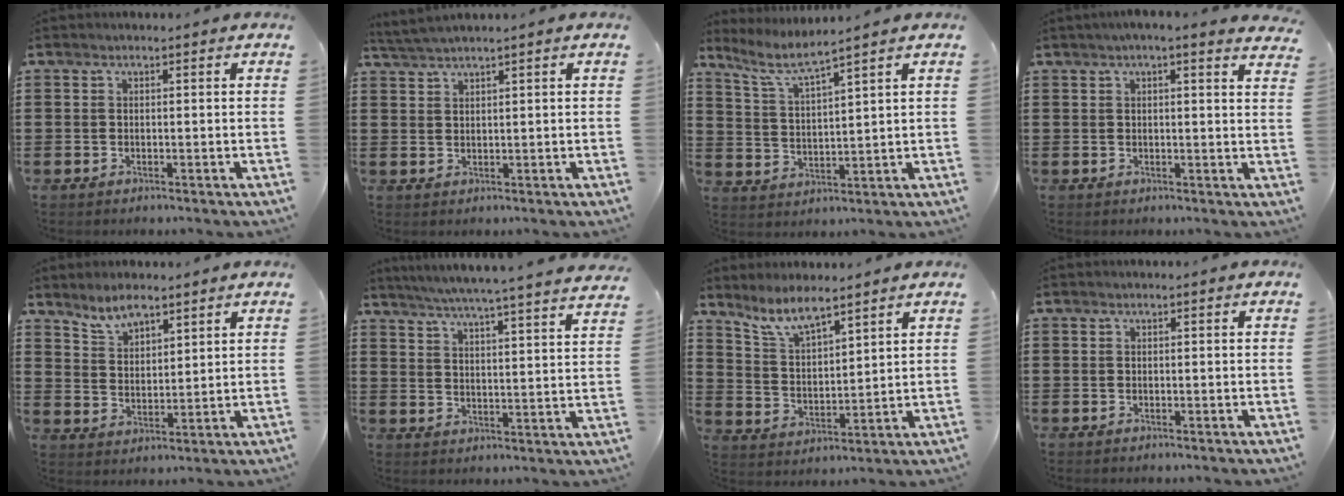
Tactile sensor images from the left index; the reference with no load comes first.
{"total": 2.1, "force": [1.8, -0.5, 0.8], "torque": [-0.019, 0.001, 0.036]}
{"total": 4.8, "force": [3.9, 0.1, 2.8], "torque": [-0.071, -0.017, 0.064]}
{"total": 2.5, "force": [1.9, 0.0, 1.6], "torque": [-0.036, 0.001, 0.034]}
{"total": 5.0, "force": [4.5, 1.5, 1.6], "torque": [-0.045, -0.006, 0.084]}
{"total": 5.5, "force": [5.0, -1.1, 2.0], "torque": [-0.058, -0.041, 0.081]}
{"total": 6.6, "force": [5.9, 0.8, 2.8], "torque": [-0.074, -0.021, 0.107]}
{"total": 0.0}